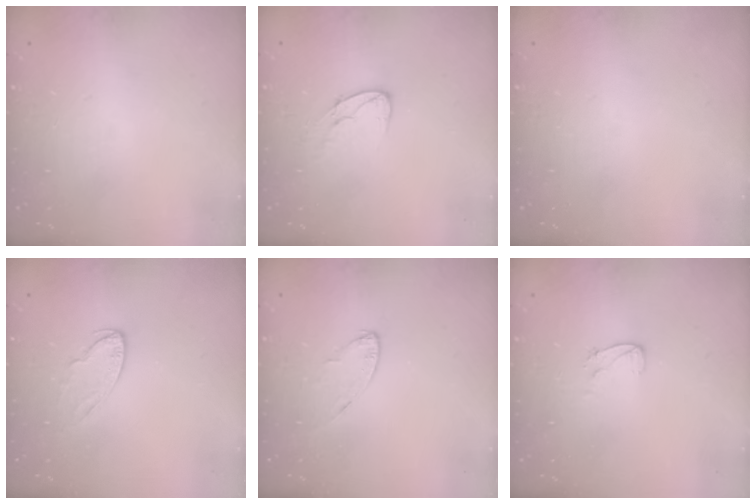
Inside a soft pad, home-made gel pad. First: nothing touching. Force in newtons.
{"total": 6.6, "press": 6.6, "slide": 0.7}
{"total": 0.0}
{"total": 6.9, "press": 6.9, "slide": 0.5}
{"total": 3.9, "press": 3.9, "slide": 0.4}
{"total": 5.1, "press": 5.0, "slide": 0.4}